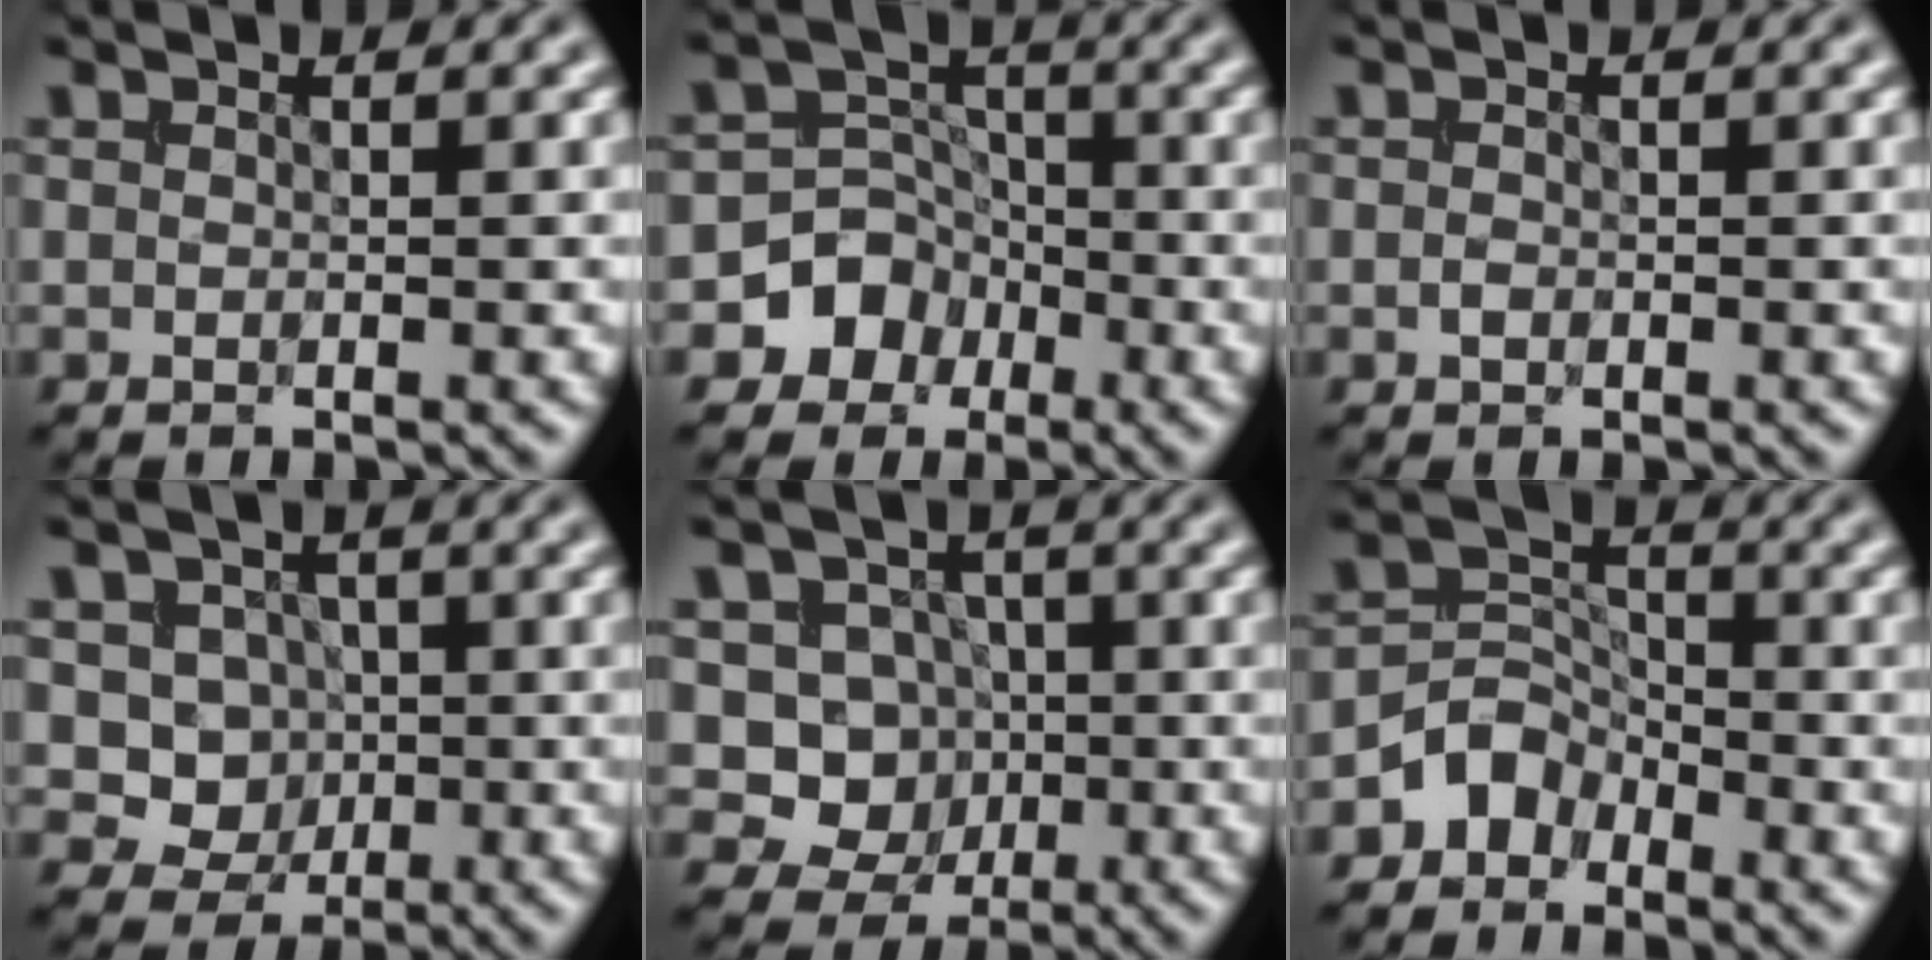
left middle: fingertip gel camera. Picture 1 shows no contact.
{"total": 5.3, "force": [-2.5, 4.6, 0.9], "torque": [0.024, 0.012, -0.068]}
{"total": 0.7, "force": [-0.2, 0.5, 0.4], "torque": [-0.007, -0.002, -0.006]}
{"total": 4.1, "force": [0.3, 3.8, 1.6], "torque": [-0.007, -0.004, -0.010]}
{"total": 5.2, "force": [-0.2, 4.9, 1.6], "torque": [0.002, -0.001, -0.026]}
{"total": 2.9, "force": [-1.9, 2.1, 0.5], "torque": [0.004, 0.012, -0.043]}